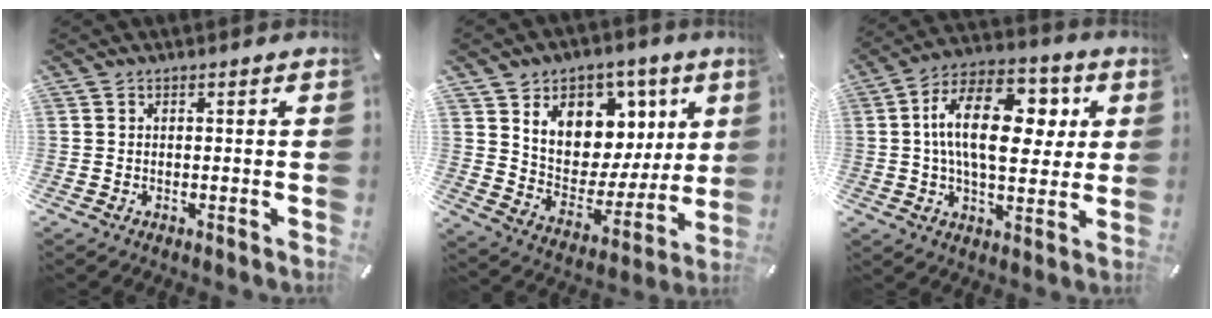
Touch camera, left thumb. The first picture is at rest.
{"total": 12.0, "force": [5.9, 9.7, 4.1], "torque": [-0.055, -0.057, 0.111]}
{"total": 19.0, "force": [3.9, 10.8, 15.1], "torque": [-0.256, 0.005, 0.063]}